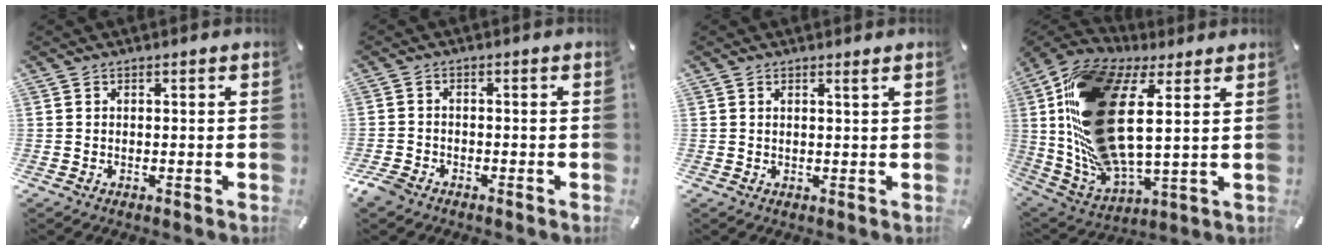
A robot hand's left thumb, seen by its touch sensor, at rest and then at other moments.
{"total": 3.0, "force": [-2.3, 1.7, 1.0], "torque": [-0.035, 0.006, -0.051]}
{"total": 1.2, "force": [0.8, -0.1, 0.8], "torque": [-0.016, -0.002, 0.014]}
{"total": 21.6, "force": [6.2, 10.7, 17.8], "torque": [-0.379, -0.034, 0.107]}